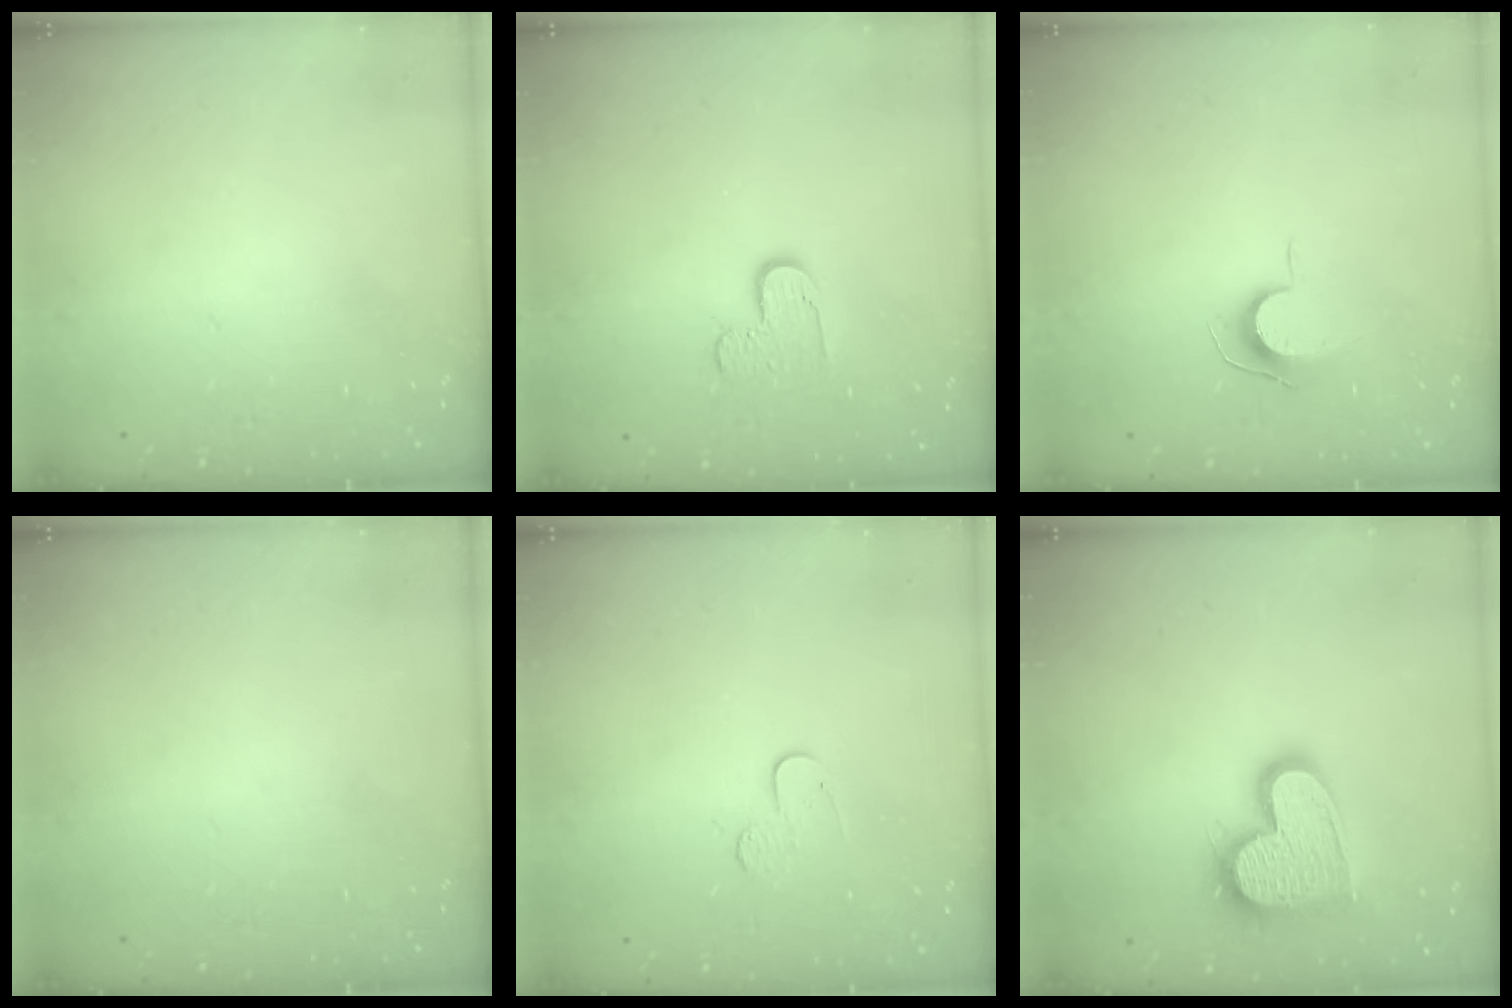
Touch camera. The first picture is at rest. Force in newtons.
{"total": 5.5, "press": 5.5, "slide": 0.5}
{"total": 6.8, "press": 6.8, "slide": 0.7}
{"total": 0.0}
{"total": 5.5, "press": 5.5, "slide": 0.5}
{"total": 17.2, "press": 17.1, "slide": 1.2}